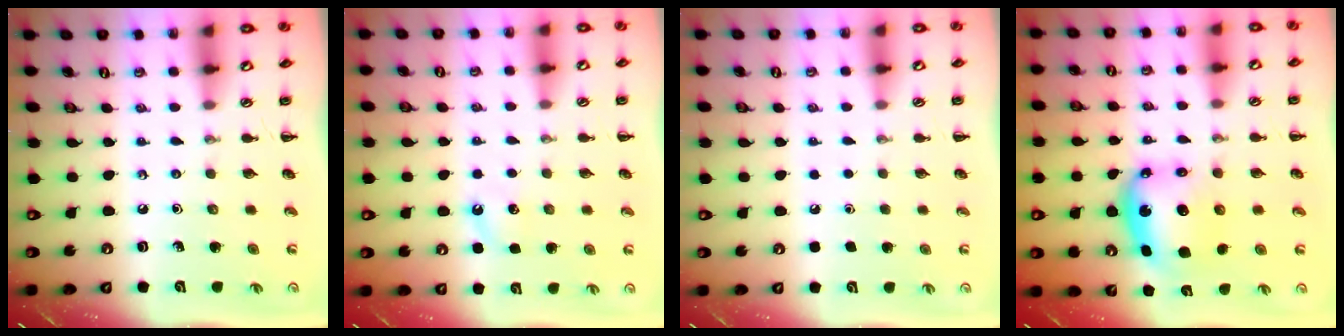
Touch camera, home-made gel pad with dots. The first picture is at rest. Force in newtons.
{"total": 3.7, "press": 3.5, "slide": 1.3}
{"total": 1.6, "press": 1.6, "slide": 0.1}
{"total": 6.4, "press": 6.3, "slide": 1.3}